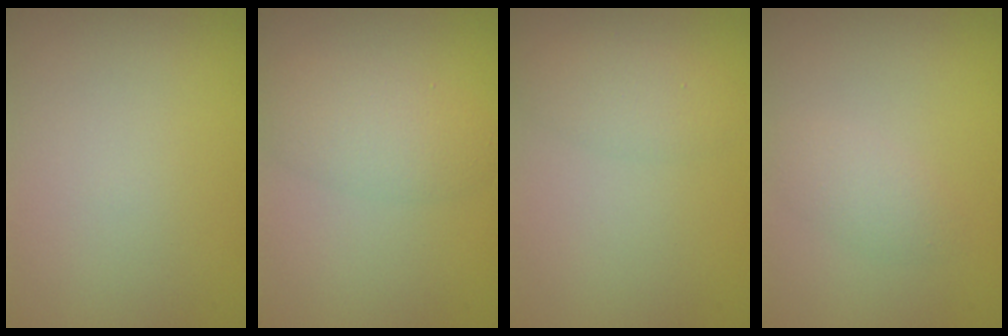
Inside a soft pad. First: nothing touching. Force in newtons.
{"total": 3.5, "press": 3.5, "slide": 0.2}
{"total": 2.2, "press": 2.2, "slide": 0.1}
{"total": 1.7, "press": 1.7, "slide": 0.1}